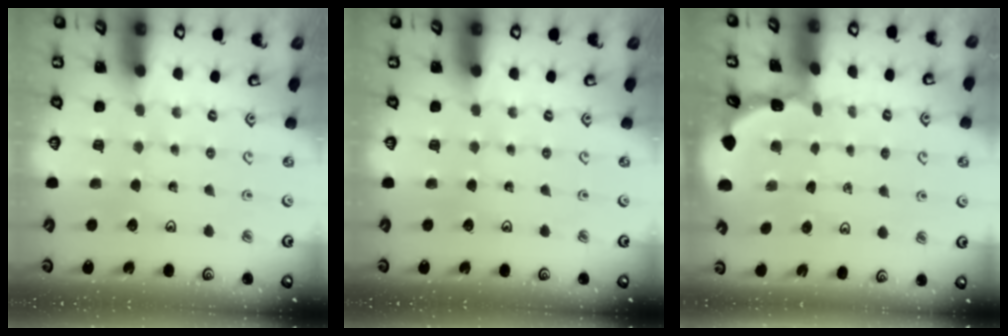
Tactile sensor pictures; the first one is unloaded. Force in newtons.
{"total": 0.0}
{"total": 1.3, "press": 1.3, "slide": 0.1}